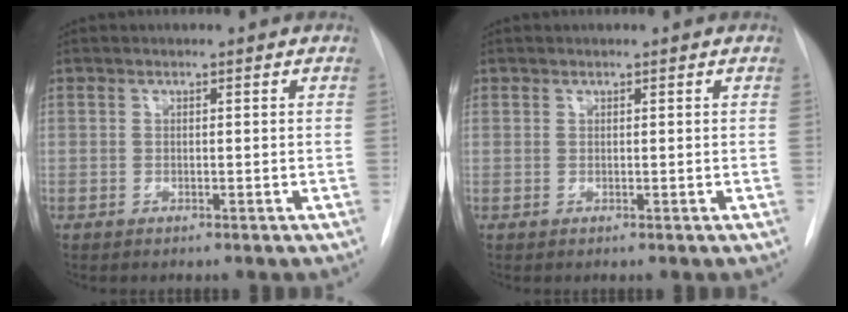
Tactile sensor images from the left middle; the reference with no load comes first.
{"total": 0.0}